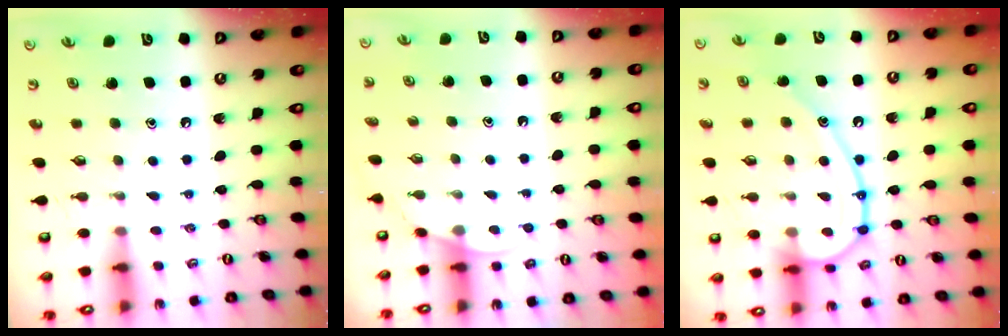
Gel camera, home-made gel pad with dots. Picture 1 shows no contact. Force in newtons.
{"total": 4.8, "press": 4.7, "slide": 0.5}
{"total": 16.4, "press": 16.3, "slide": 1.7}